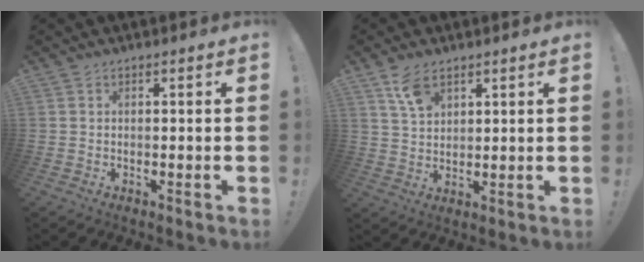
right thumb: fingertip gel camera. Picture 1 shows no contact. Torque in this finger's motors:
{"motor_torque": [0.02, 0.15, 0.39, 0.63, 0.00]}